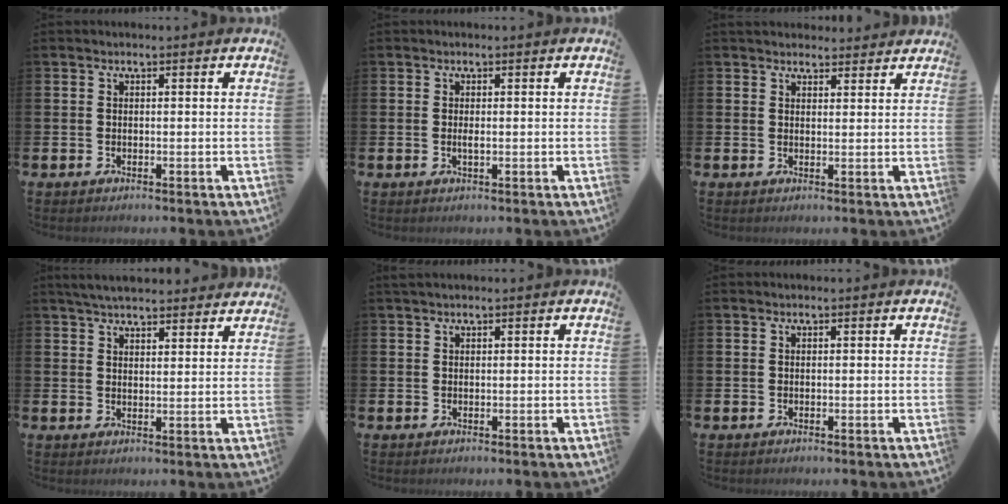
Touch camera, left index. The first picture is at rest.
{"total": 0.9, "force": [0.0, 0.2, 0.8], "torque": [-0.022, 0.002, 0.000]}
{"total": 2.9, "force": [2.7, 0.9, 0.0], "torque": [0.002, -0.011, 0.049]}
{"total": 4.8, "force": [4.7, 0.7, 1.0], "torque": [-0.030, -0.016, 0.086]}
{"total": 0.8, "force": [0.7, 0.1, 0.4], "torque": [-0.007, 0.002, 0.012]}
{"total": 0.0}